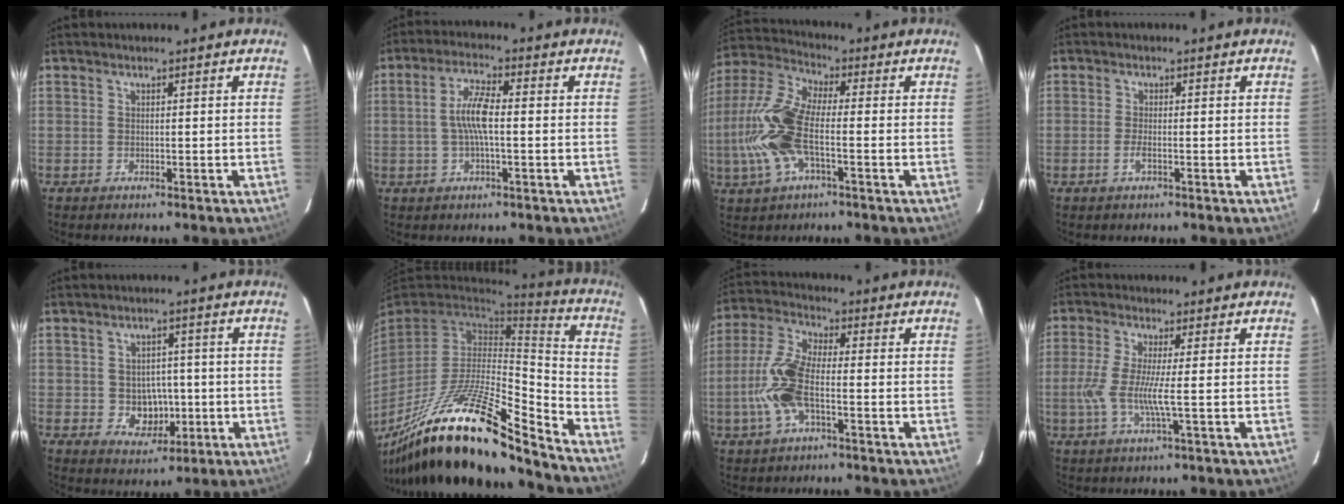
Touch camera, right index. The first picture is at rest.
{"total": 6.2, "force": [-0.4, 1.2, 6.0], "torque": [-0.117, 0.008, -0.008]}
{"total": 14.7, "force": [-2.9, 5.4, 13.3], "torque": [-0.299, 0.004, -0.063]}
{"total": 1.8, "force": [-0.8, 0.4, 1.6], "torque": [-0.035, -0.002, -0.016]}
{"total": 6.0, "force": [-0.8, 5.3, 2.7], "torque": [-0.053, 0.007, 0.006]}
{"total": 27.8, "force": [-19.6, 5.7, 18.9], "torque": [-0.336, -0.042, -0.336]}
{"total": 10.9, "force": [-2.8, 3.8, 9.8], "torque": [-0.223, 0.005, -0.061]}
{"total": 6.2, "force": [-1.0, -0.5, 6.1], "torque": [-0.143, -0.008, -0.022]}